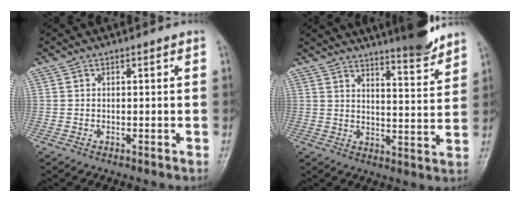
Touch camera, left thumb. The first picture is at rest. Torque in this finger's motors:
{"motor_torque": [0.75, 0.01, 1.38, -1.39, 0.08]}